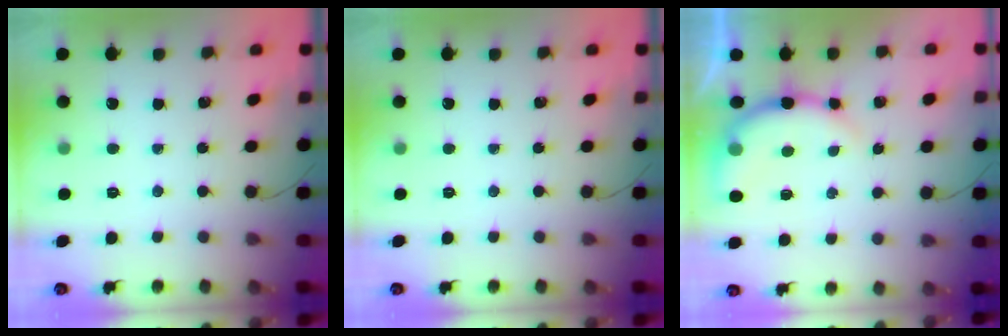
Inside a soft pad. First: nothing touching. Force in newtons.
{"total": 0.0}
{"total": 9.6, "press": 9.6, "slide": 1.3}